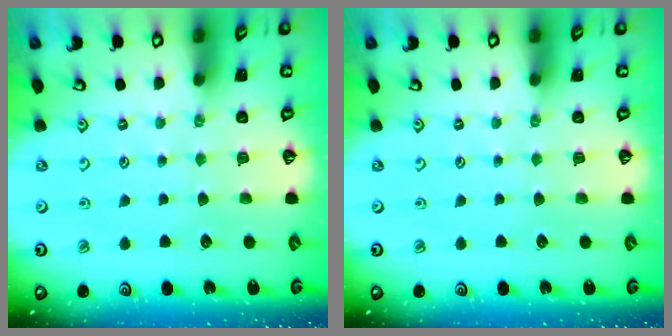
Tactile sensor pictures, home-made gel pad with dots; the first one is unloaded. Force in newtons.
{"total": 0.0}